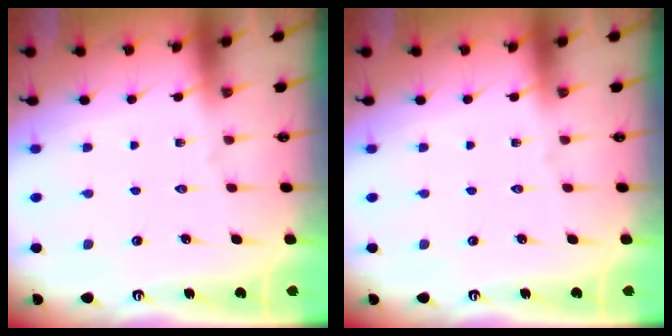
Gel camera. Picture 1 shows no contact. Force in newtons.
{"total": 0.0}